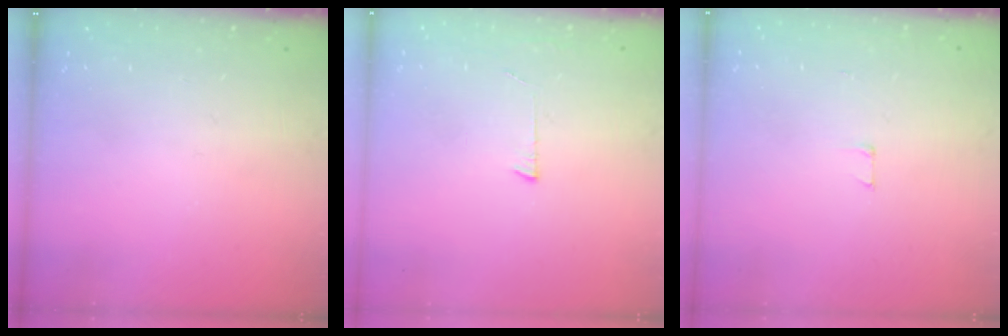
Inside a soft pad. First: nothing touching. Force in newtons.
{"total": 3.0, "press": 3.0, "slide": 0.3}
{"total": 2.9, "press": 2.9, "slide": 0.2}